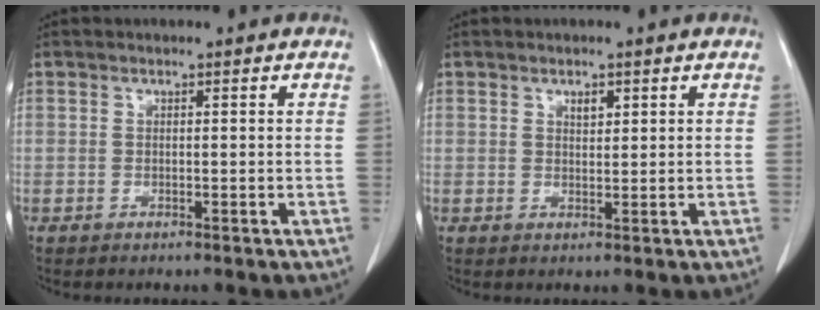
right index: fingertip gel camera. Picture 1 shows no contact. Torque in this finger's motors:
{"motor_torque": [0.15, -0.03, 0.06, 0.02]}